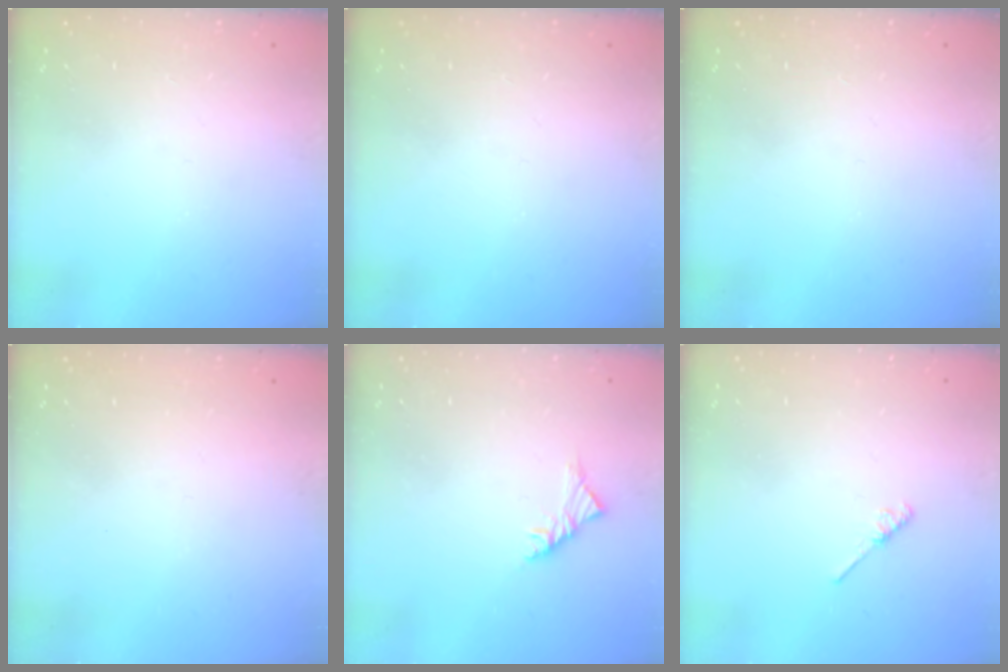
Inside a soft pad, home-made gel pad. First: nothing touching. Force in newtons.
{"total": 0.0}
{"total": 0.0}
{"total": 0.9, "press": 0.8, "slide": 0.3}
{"total": 3.5, "press": 3.4, "slide": 1.1}
{"total": 2.7, "press": 2.7, "slide": 0.4}